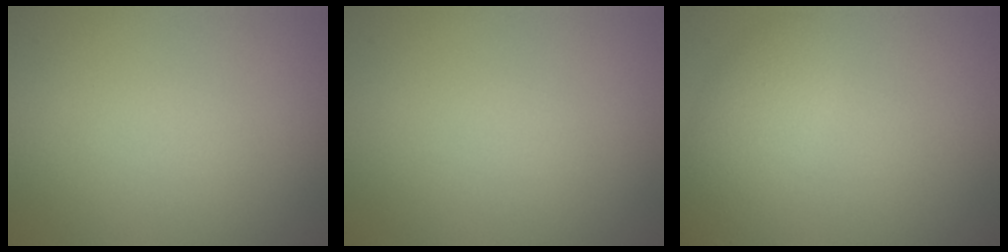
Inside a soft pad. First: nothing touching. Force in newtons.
{"total": 0.0}
{"total": 3.0, "press": 3.0, "slide": 0.1}